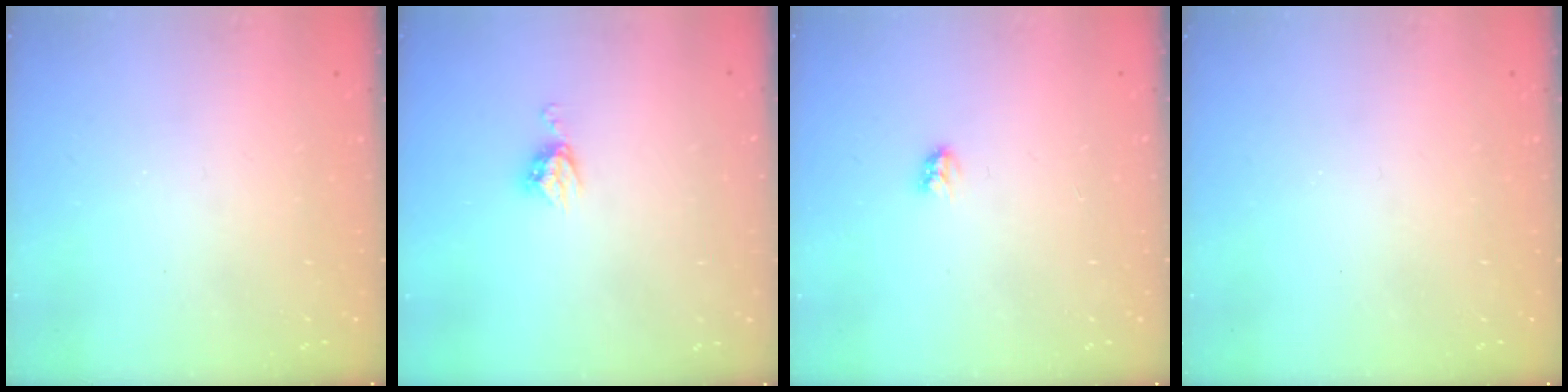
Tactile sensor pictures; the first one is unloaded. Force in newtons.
{"total": 5.2, "press": 5.2, "slide": 0.0}
{"total": 3.0, "press": 3.0, "slide": 0.3}
{"total": 0.0}